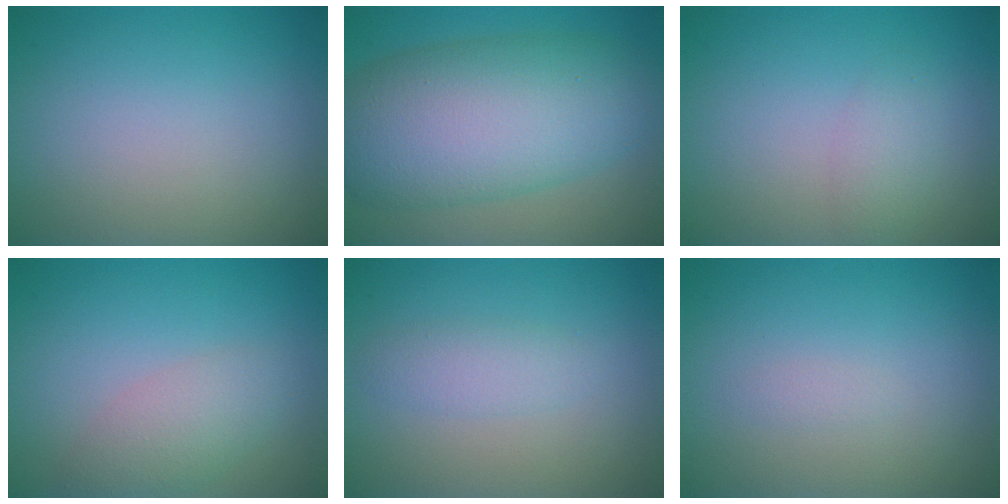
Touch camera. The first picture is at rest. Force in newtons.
{"total": 11.5, "press": 11.4, "slide": 0.2}
{"total": 1.6, "press": 1.6, "slide": 0.1}
{"total": 2.9, "press": 2.9, "slide": 0.2}
{"total": 1.8, "press": 1.8, "slide": 0.1}
{"total": 0.6, "press": 0.6, "slide": 0.1}